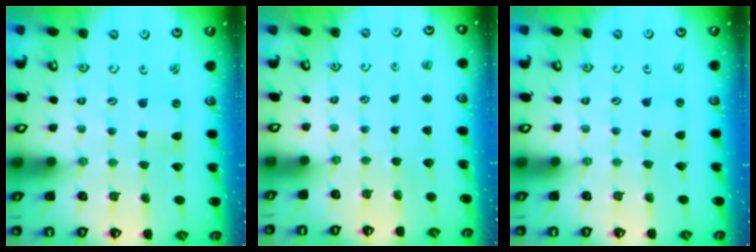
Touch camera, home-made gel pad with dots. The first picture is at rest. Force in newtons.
{"total": 0.0}
{"total": 1.4, "press": 1.4, "slide": 0.3}